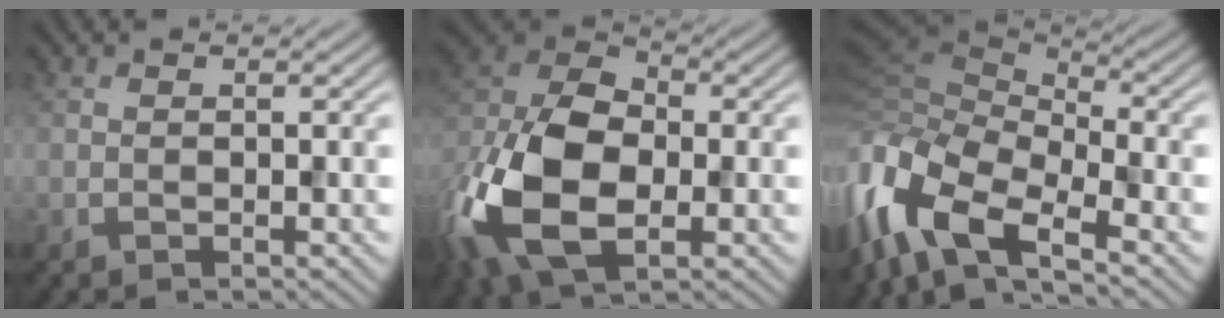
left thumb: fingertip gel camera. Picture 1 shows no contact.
{"total": 16.9, "force": [-5.0, 10.3, 12.5], "torque": [-0.290, -0.031, -0.103]}
{"total": 13.6, "force": [-7.1, 5.9, 10.0], "torque": [-0.254, -0.004, -0.134]}